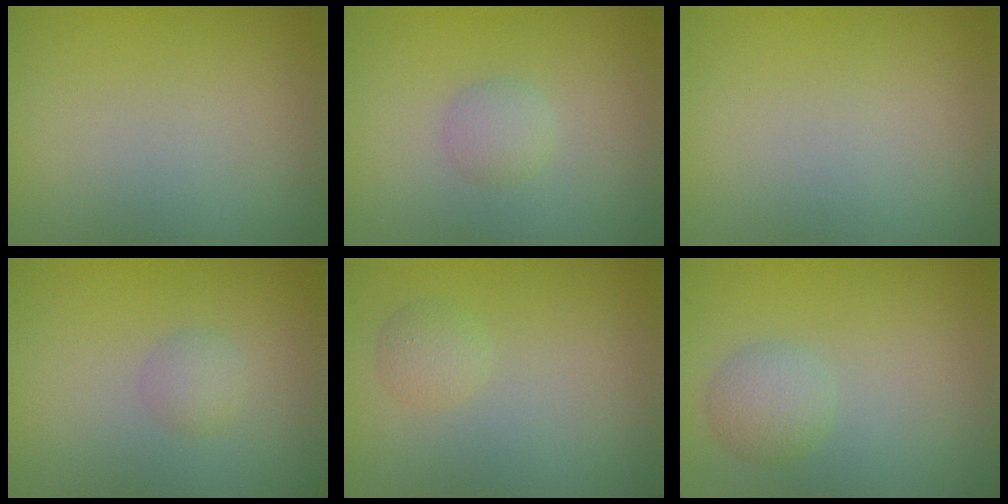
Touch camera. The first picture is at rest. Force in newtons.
{"total": 1.4, "press": 1.4, "slide": 0.0}
{"total": 0.0}
{"total": 1.3, "press": 1.3, "slide": 0.1}
{"total": 1.4, "press": 1.4, "slide": 0.1}
{"total": 2.2, "press": 2.2, "slide": 0.1}